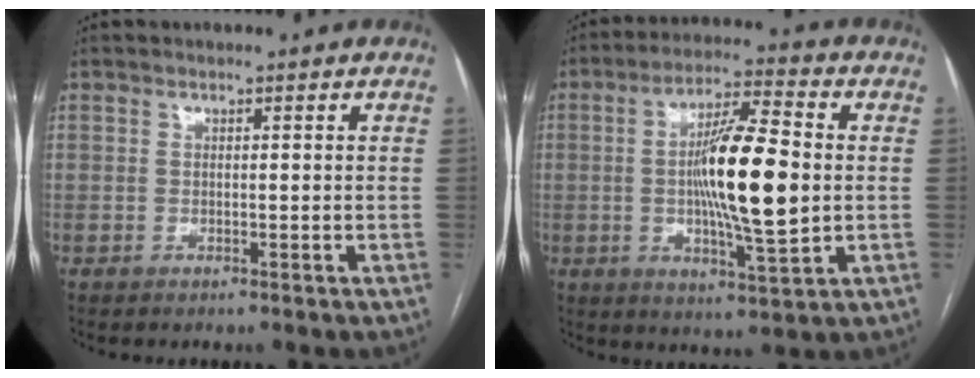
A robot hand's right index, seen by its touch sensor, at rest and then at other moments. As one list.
[{"total": 14.5, "force": [-0.2, 2.0, 14.4], "torque": [-0.249, 0.001, -0.007]}]